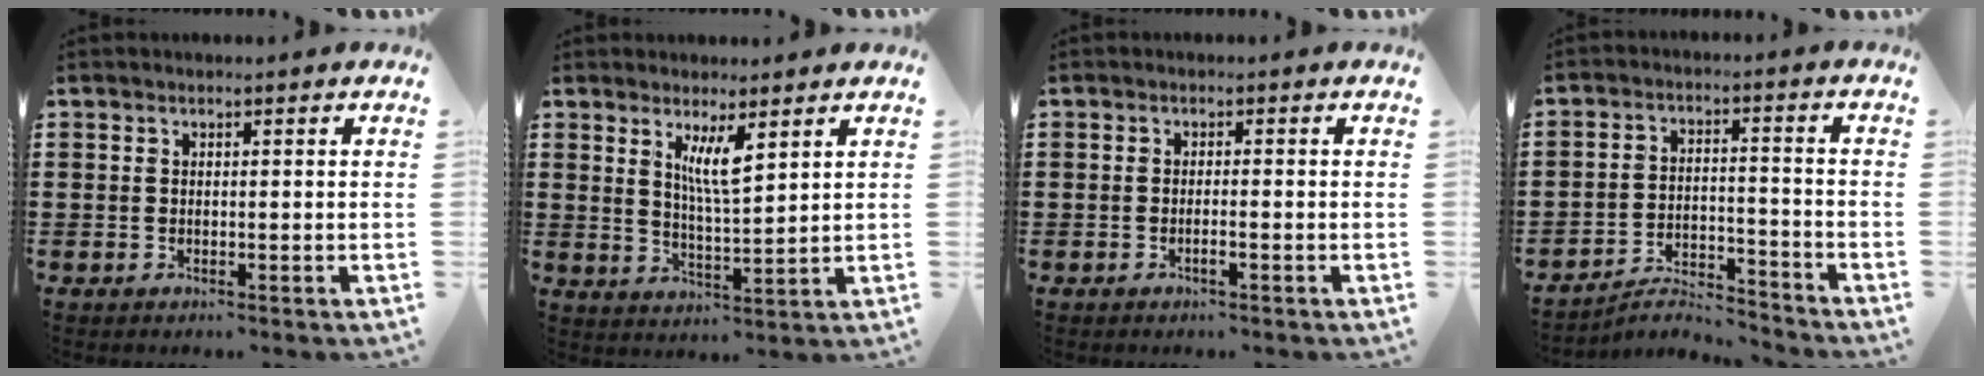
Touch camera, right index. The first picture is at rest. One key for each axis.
{"total": 5.3, "fx": 2.8, "fy": 1.0, "fz": 4.4, "tx": -0.094, "ty": -0.001, "tz": 0.047}
{"total": 1.4, "fx": -0.7, "fy": 0.1, "fz": 1.2, "tx": -0.020, "ty": -0.004, "tz": -0.012}
{"total": 4.6, "fx": -4.5, "fy": 0.2, "fz": 1.0, "tx": -0.020, "ty": 0.001, "tz": -0.091}